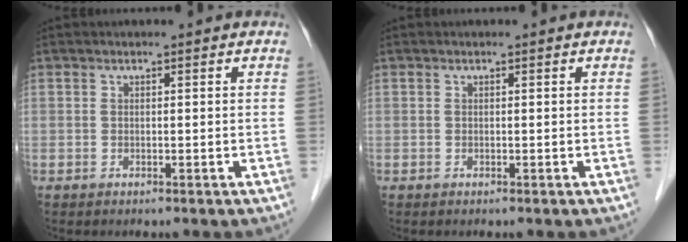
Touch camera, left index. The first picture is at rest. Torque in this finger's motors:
{"motor_torque": [0.00, 0.00, 0.01, 0.00]}